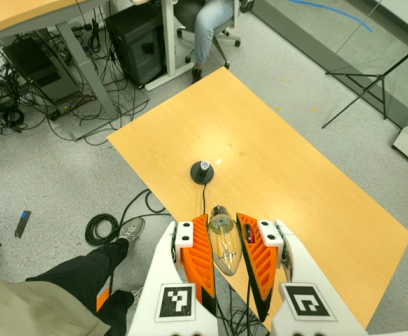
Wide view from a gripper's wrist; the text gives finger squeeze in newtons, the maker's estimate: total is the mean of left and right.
{"total": 21.0, "left": 22.2, "right": 19.9}